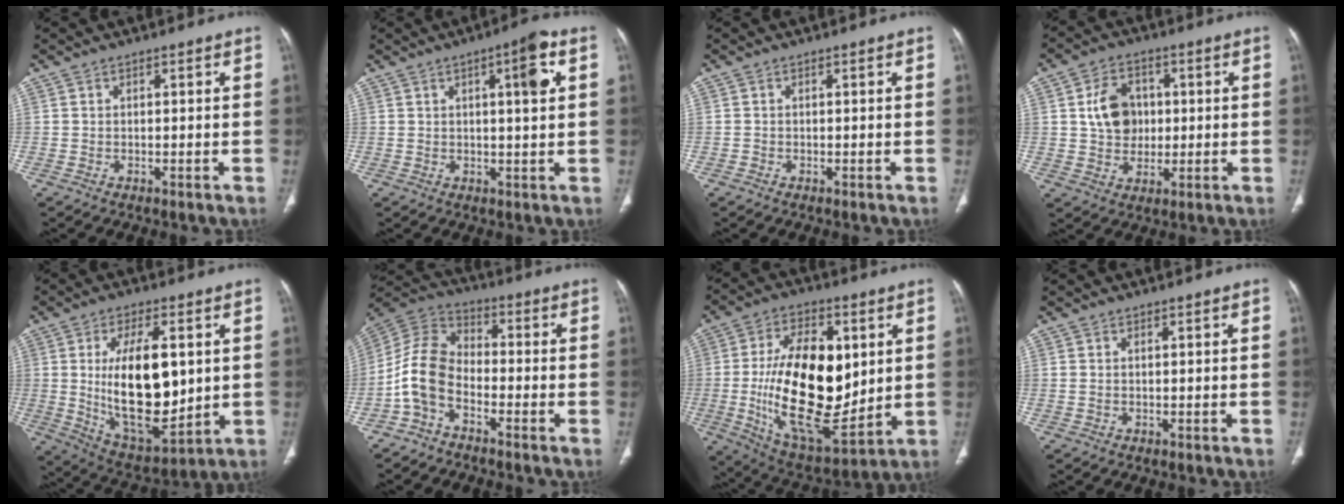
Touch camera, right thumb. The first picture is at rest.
{"total": 6.8, "force": [1.8, 1.4, 6.4], "torque": [-0.090, 0.003, 0.023]}
{"total": 1.4, "force": [-1.0, 0.9, 0.1], "torque": [-0.006, 0.004, -0.025]}
{"total": 8.9, "force": [1.2, 7.1, 5.2], "torque": [-0.061, 0.000, 0.020]}
{"total": 16.3, "force": [1.6, 7.3, 14.4], "torque": [-0.225, -0.031, 0.044]}
{"total": 9.4, "force": [-3.8, 5.8, 6.3], "torque": [-0.127, 0.048, -0.091]}
{"total": 25.5, "force": [1.4, 12.8, 21.9], "torque": [-0.359, -0.028, 0.035]}
{"total": 0.6, "force": [0.1, 0.2, 0.6], "torque": [-0.022, 0.005, 0.006]}